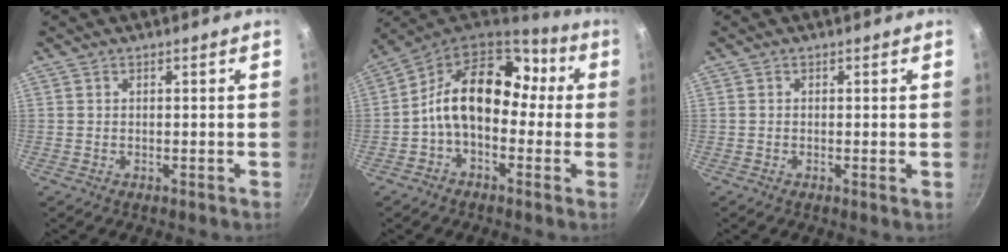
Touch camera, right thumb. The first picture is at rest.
{"total": 15.9, "force": [0.2, 11.0, 11.5], "torque": [-0.147, 0.048, -0.021]}
{"total": 0.5, "force": [-0.1, 0.1, 0.5], "torque": [-0.008, -0.003, -0.004]}